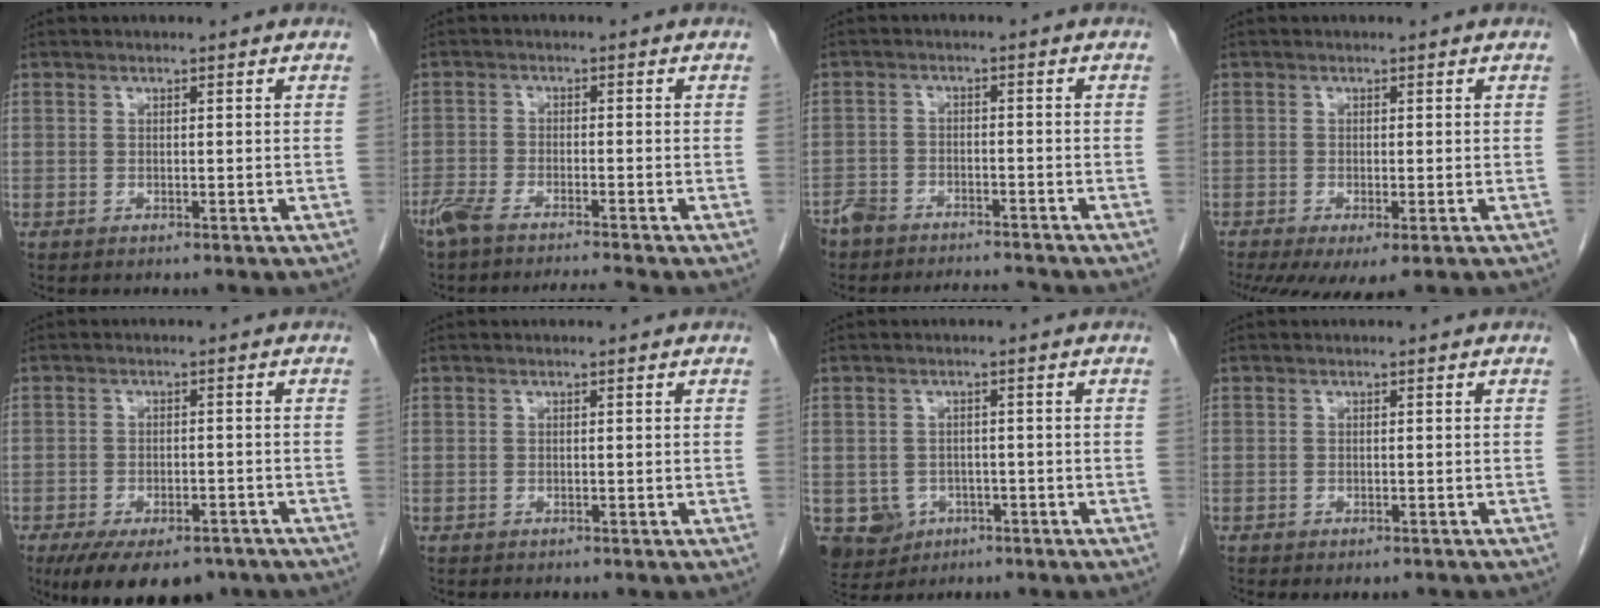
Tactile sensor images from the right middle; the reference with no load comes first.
{"total": 5.9, "force": [-5.3, -0.1, 2.7], "torque": [-0.053, -0.011, -0.095]}
{"total": 8.1, "force": [-7.5, 2.2, 2.2], "torque": [-0.037, 0.004, -0.115]}
{"total": 7.1, "force": [-4.4, 1.7, 5.3], "torque": [-0.079, -0.020, -0.071]}
{"total": 12.5, "force": [-9.1, 5.3, 6.6], "torque": [-0.108, -0.009, -0.129]}
{"total": 0.0}
{"total": 6.1, "force": [-2.7, 5.3, 1.6], "torque": [-0.035, 0.002, -0.034]}
{"total": 2.6, "force": [-2.3, 0.8, 1.1], "torque": [-0.010, -0.005, -0.028]}